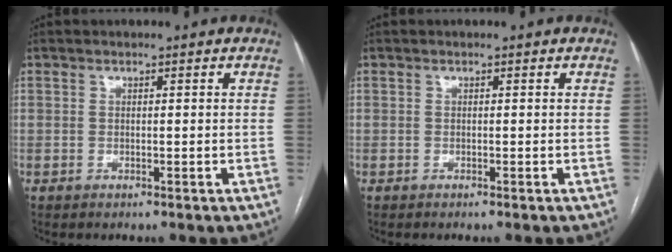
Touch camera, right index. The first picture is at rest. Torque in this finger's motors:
{"motor_torque": [-0.18, -0.02, -0.08, 0.01]}